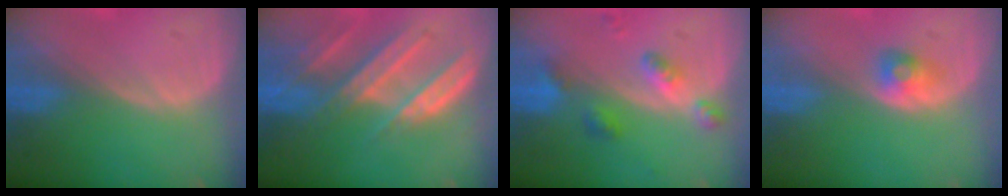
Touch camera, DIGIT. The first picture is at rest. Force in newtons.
{"total": 9.4, "press": 8.3, "slide": 4.4}
{"total": 5.6, "press": 4.9, "slide": 2.7}
{"total": 2.5, "press": 2.3, "slide": 0.9}